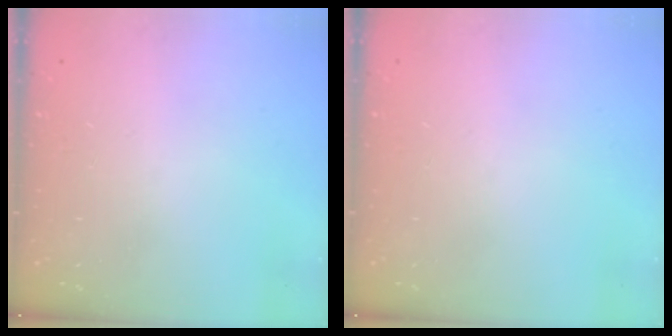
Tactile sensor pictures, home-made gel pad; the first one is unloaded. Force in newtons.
{"total": 0.0}